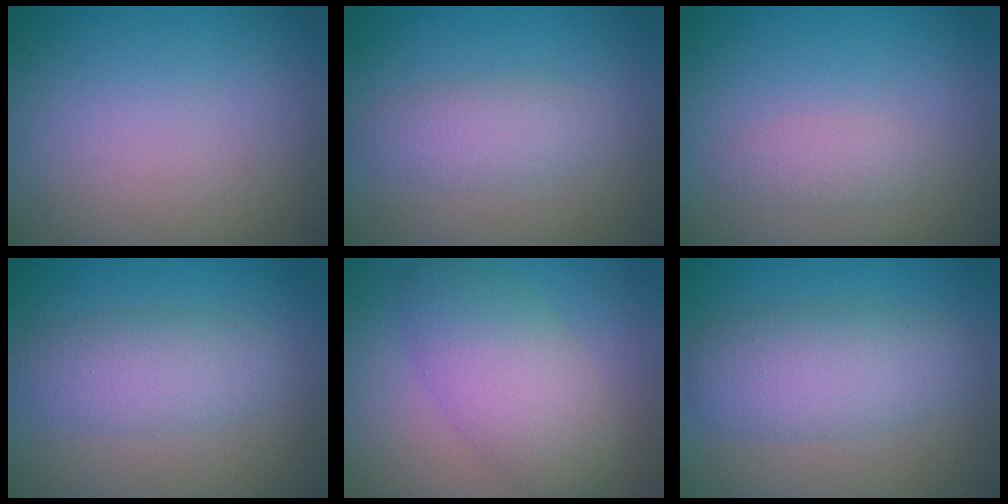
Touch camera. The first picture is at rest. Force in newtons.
{"total": 2.3, "press": 2.3, "slide": 0.0}
{"total": 1.3, "press": 1.3, "slide": 0.1}
{"total": 3.4, "press": 3.4, "slide": 0.2}
{"total": 5.4, "press": 5.4, "slide": 0.3}
{"total": 4.8, "press": 4.8, "slide": 0.1}